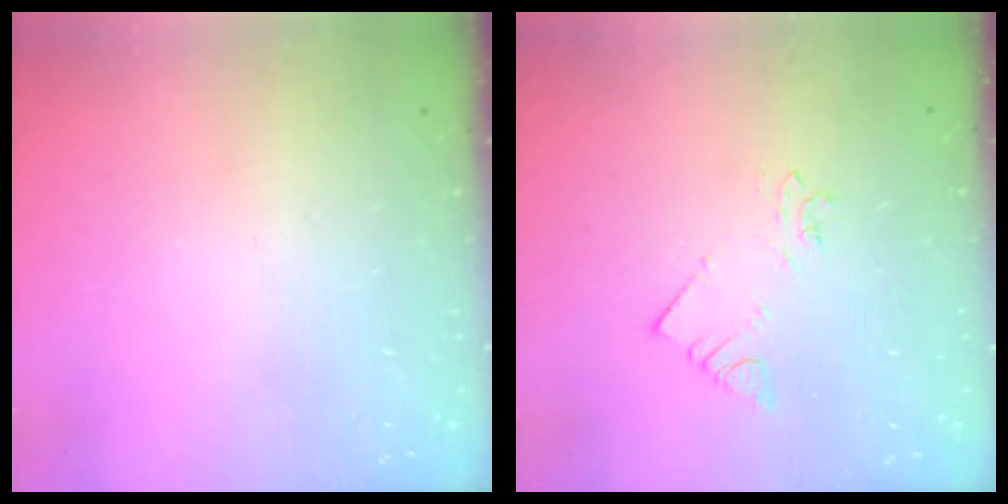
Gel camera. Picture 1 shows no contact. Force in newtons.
{"total": 2.7, "press": 2.7, "slide": 0.3}